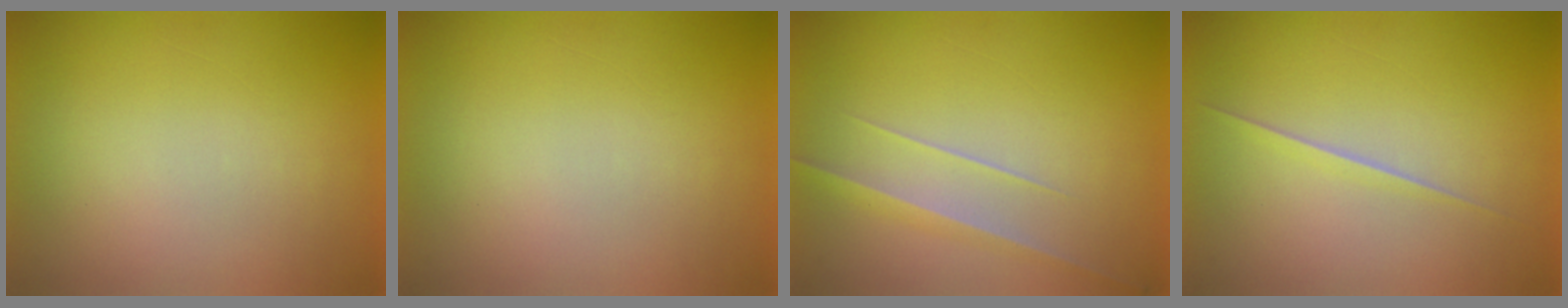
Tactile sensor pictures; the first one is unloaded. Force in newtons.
{"total": 0.0}
{"total": 2.8}
{"total": 1.6}